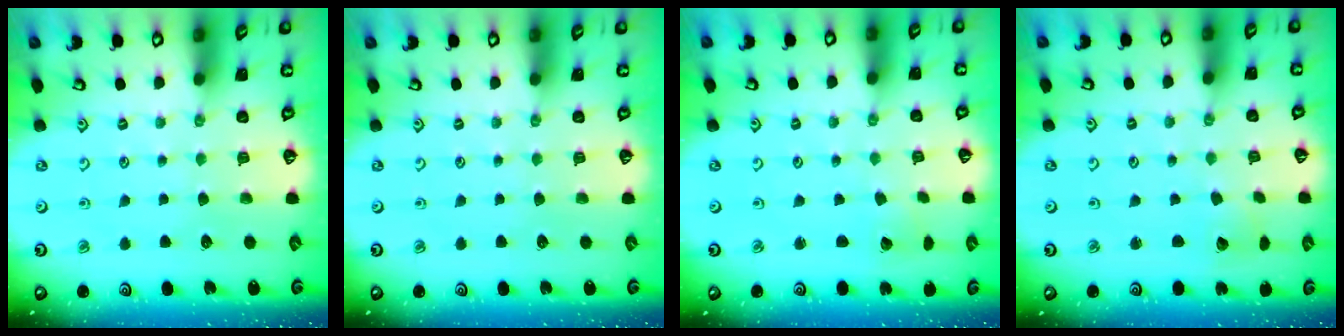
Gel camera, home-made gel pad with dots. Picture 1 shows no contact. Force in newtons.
{"total": 0.0}
{"total": 1.9, "press": 1.9, "slide": 0.1}
{"total": 2.3, "press": 2.3, "slide": 0.3}